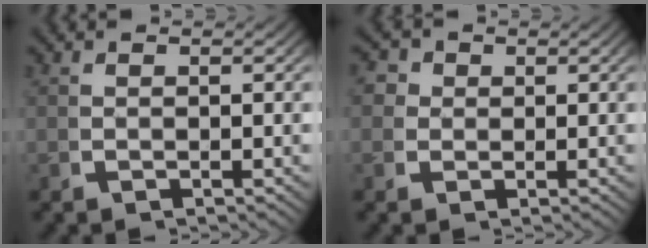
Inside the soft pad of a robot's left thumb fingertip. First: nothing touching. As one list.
[{"total": 3.1, "force": [0.9, 2.8, 1.1], "torque": [-0.026, -0.004, 0.010]}]